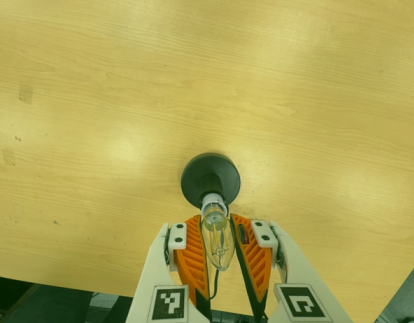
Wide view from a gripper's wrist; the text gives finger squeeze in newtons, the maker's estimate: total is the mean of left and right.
{"total": 13.6, "left": 13.4, "right": 13.8}